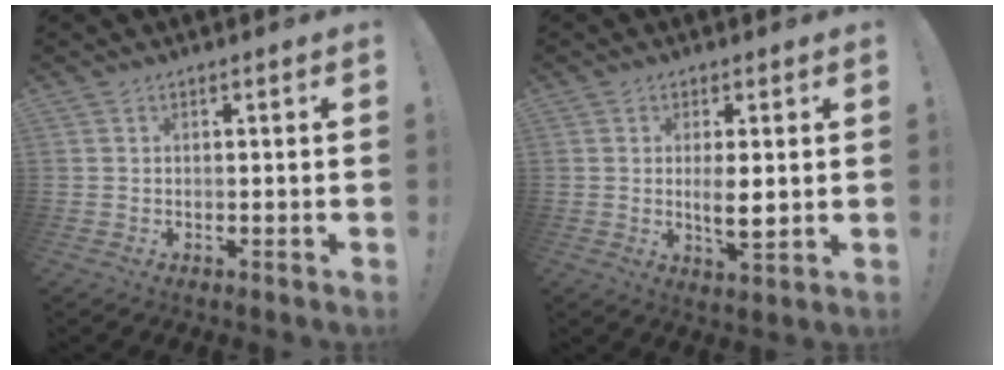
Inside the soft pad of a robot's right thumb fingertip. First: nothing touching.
{"total": 5.3, "force": [0.2, 1.8, 5.0], "torque": [-0.080, -0.017, -0.002]}